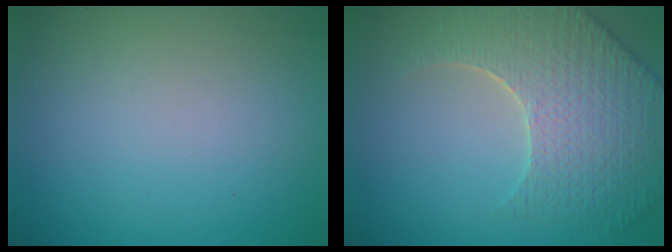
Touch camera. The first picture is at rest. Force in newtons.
{"total": 7.0, "press": 5.5, "slide": 4.3}